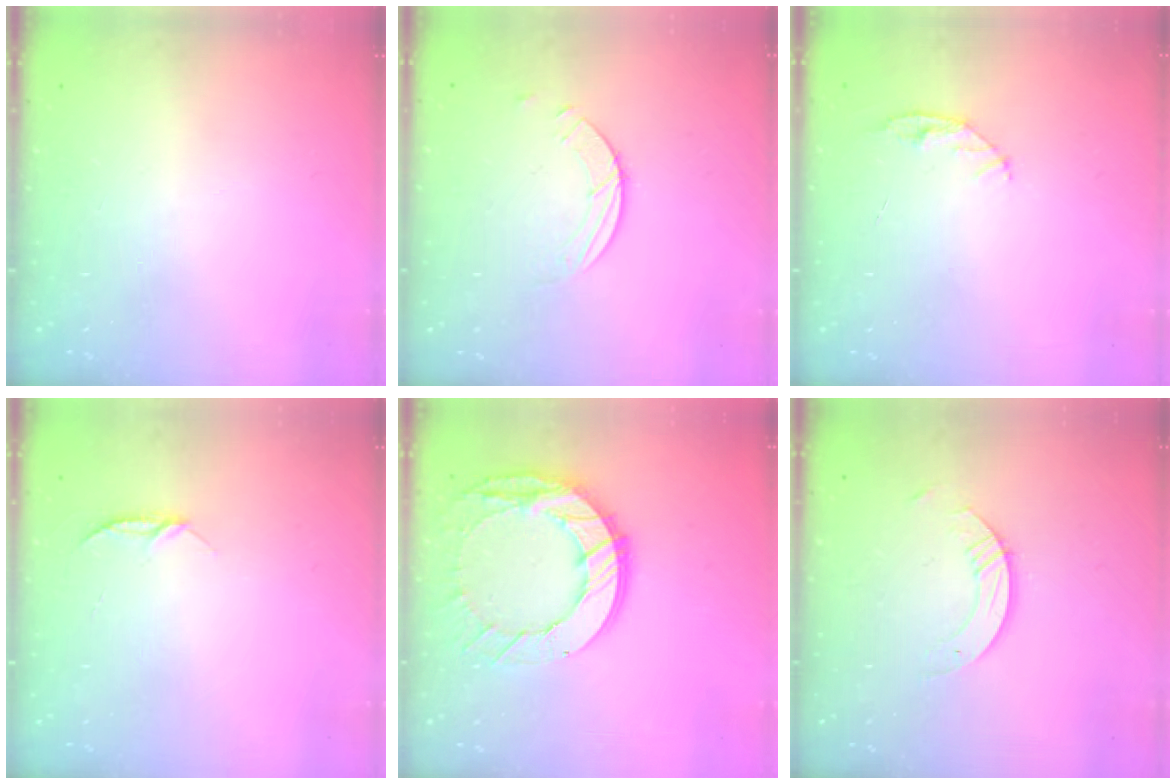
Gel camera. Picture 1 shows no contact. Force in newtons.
{"total": 2.6, "press": 2.6, "slide": 0.3}
{"total": 4.8, "press": 4.8, "slide": 0.5}
{"total": 4.0, "press": 4.0, "slide": 0.4}
{"total": 16.6, "press": 16.6, "slide": 1.5}
{"total": 3.4, "press": 3.4, "slide": 0.3}